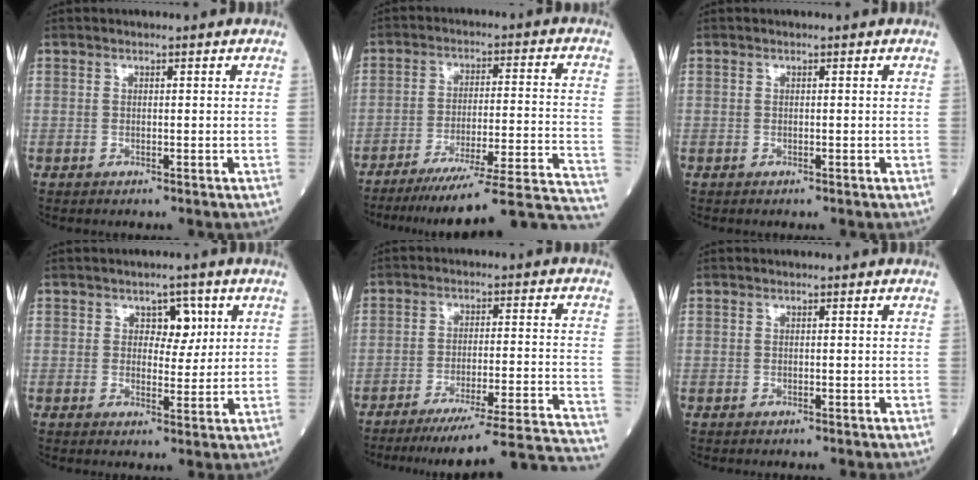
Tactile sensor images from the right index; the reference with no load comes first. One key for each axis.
{"total": 26.0, "fx": -23.9, "fy": -1.8, "fz": 9.9, "tx": -0.061, "ty": -0.019, "tz": -0.323}
{"total": 0.0}
{"total": 4.1, "fx": 1.6, "fy": 2.5, "fz": 2.8, "tx": -0.031, "ty": 0.006, "tz": 0.023}
{"total": 24.0, "fx": -22.6, "fy": -2.3, "fz": 7.8, "tx": -0.049, "ty": -0.028, "tz": -0.299}
{"total": 0.0}